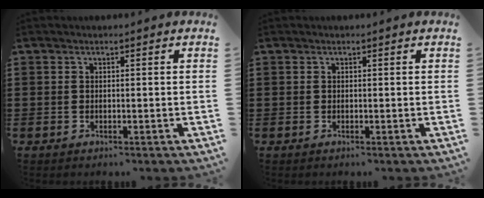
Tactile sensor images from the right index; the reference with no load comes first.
{"total": 0.0}